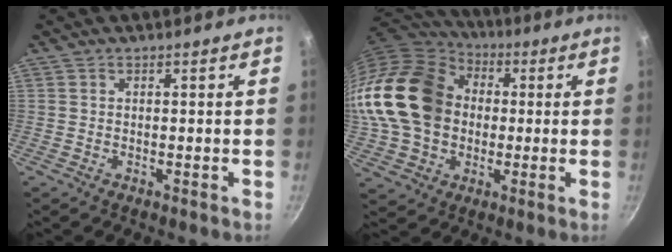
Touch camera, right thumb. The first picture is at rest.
{"total": 26.1, "force": [1.6, 20.0, 16.6], "torque": [-0.330, 0.047, 0.030]}